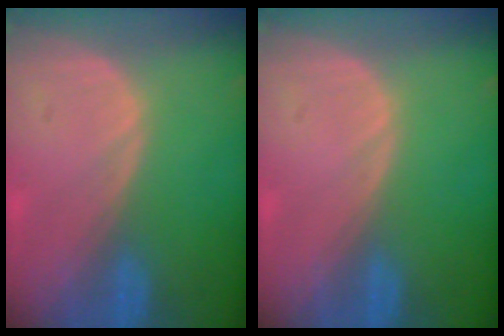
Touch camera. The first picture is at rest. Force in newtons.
{"total": 0.0}